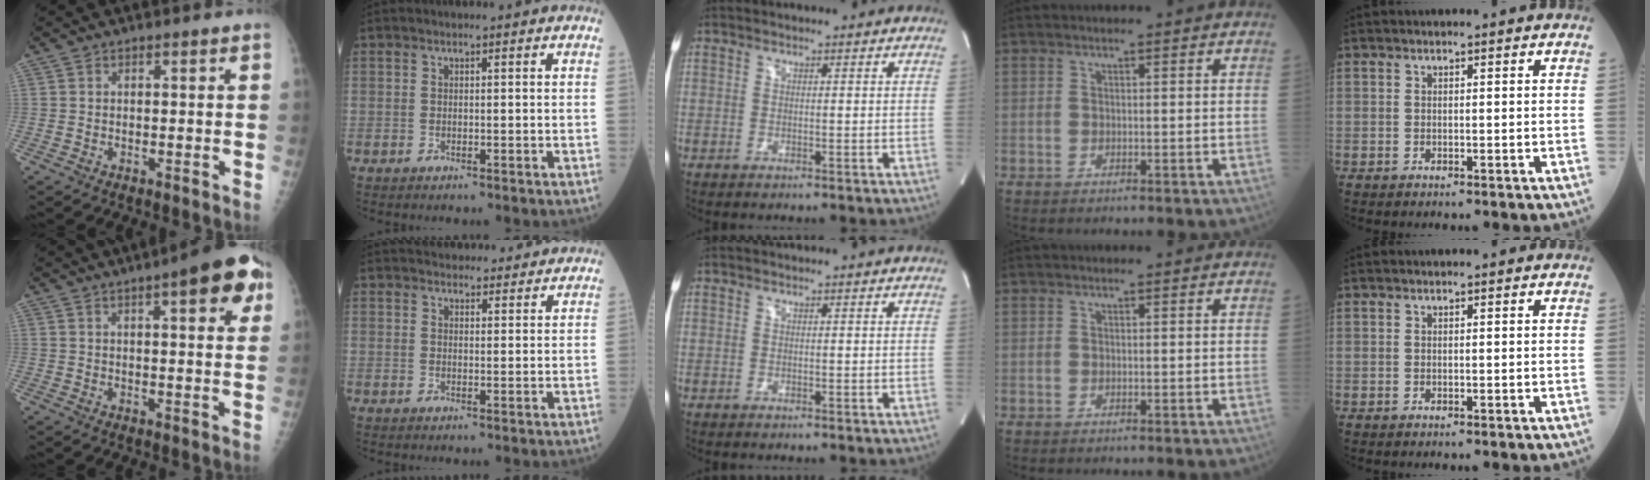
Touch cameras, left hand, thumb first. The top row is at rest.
{"thumb": {"total": 11.1, "force": [4.9, 3.2, 9.4], "torque": [-0.092, -0.004, 0.053]}, "index": {"total": 9.0, "force": [8.2, 2.7, 2.3], "torque": [-0.019, 0.017, 0.102]}}